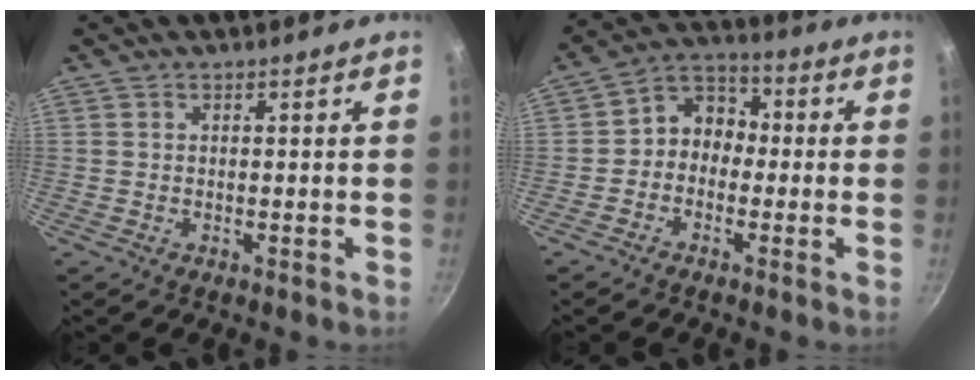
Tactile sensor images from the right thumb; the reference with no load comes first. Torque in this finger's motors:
{"motor_torque": [0.07, 0.12, -0.01, 0.06, 0.01]}